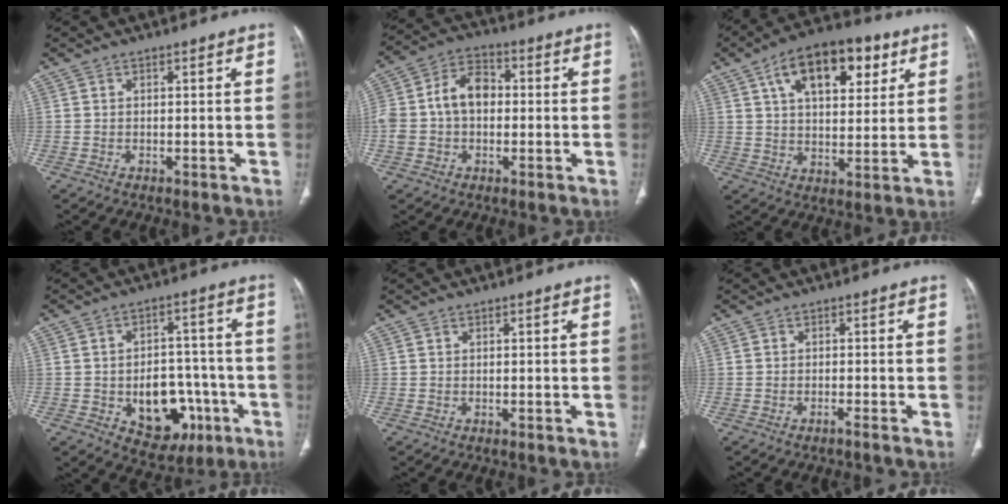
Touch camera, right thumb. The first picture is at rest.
{"total": 10.6, "force": [0.2, 7.5, 7.5], "torque": [-0.134, 0.034, -0.003]}
{"total": 17.1, "force": [7.7, 9.0, 12.4], "torque": [-0.152, -0.010, 0.120]}
{"total": 13.7, "force": [-4.5, 9.4, 8.9], "torque": [-0.081, 0.037, -0.046]}
{"total": 0.0}
{"total": 0.9, "force": [-0.7, -0.4, 0.4], "torque": [-0.006, 0.005, -0.014]}